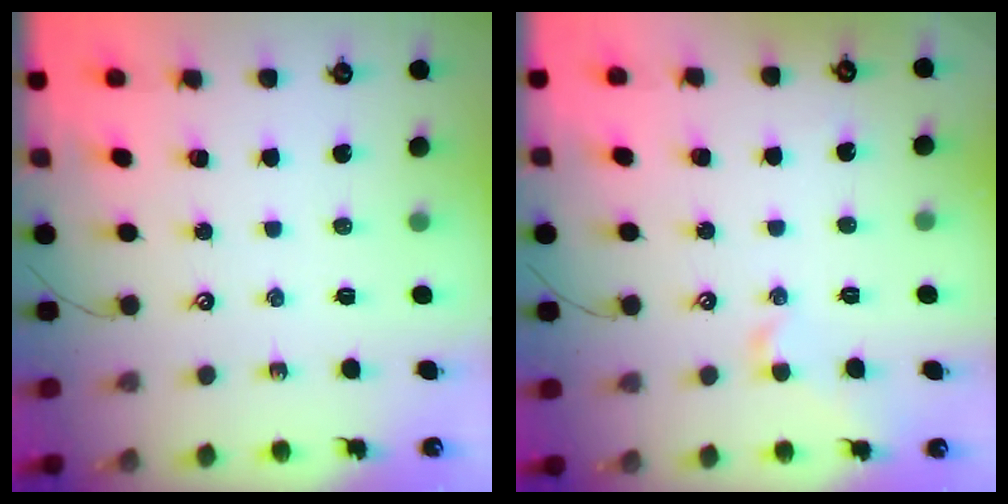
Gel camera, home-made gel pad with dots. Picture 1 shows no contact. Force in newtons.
{"total": 0.9, "press": 0.8, "slide": 0.4}